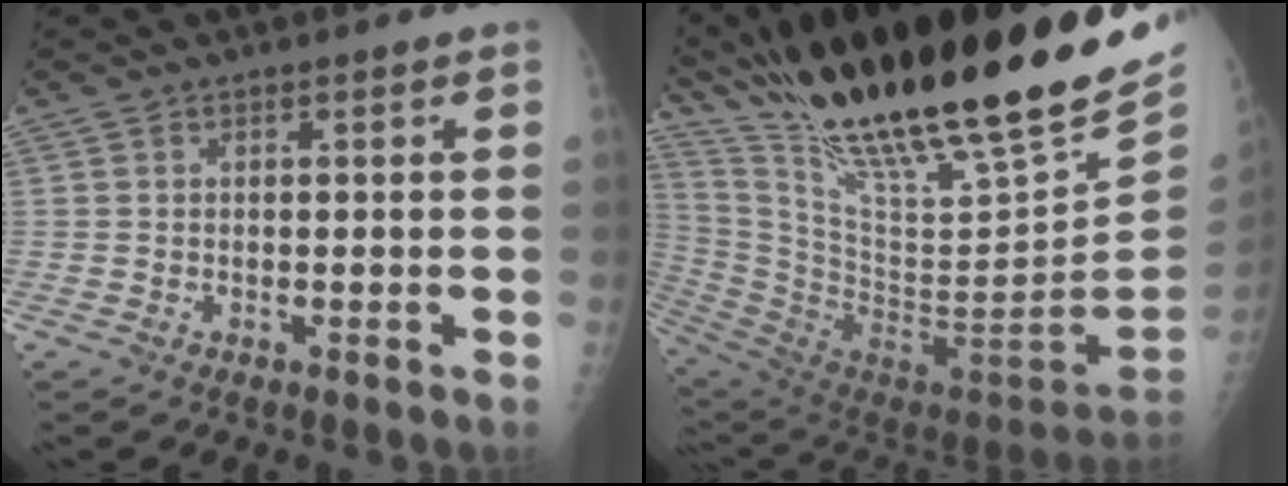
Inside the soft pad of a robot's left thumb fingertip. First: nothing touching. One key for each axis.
{"total": 34.8, "fx": 27.0, "fy": 5.7, "fz": 21.3, "tx": -0.338, "ty": -0.119, "tz": 0.450}